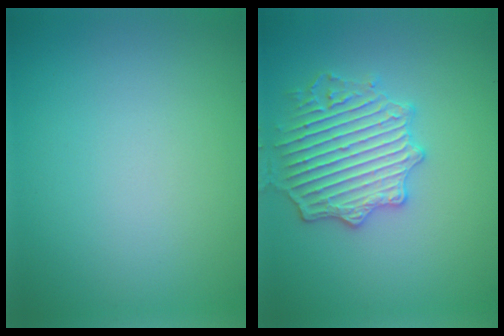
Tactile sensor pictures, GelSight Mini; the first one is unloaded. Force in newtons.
{"total": 4.6, "press": 4.4, "slide": 1.3}